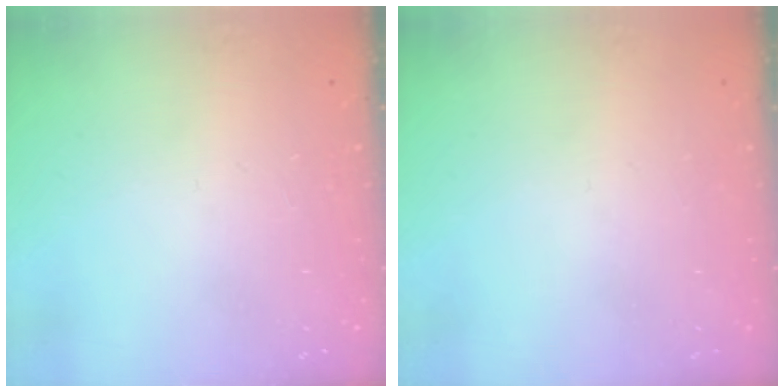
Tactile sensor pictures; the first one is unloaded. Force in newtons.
{"total": 0.0}